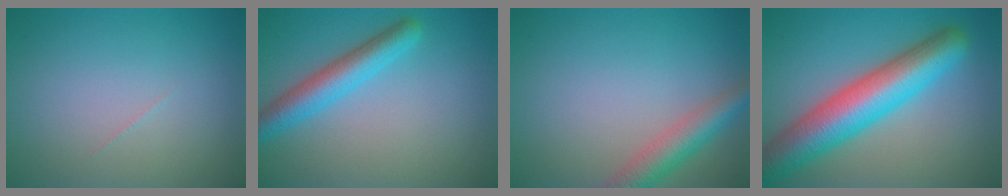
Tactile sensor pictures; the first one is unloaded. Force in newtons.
{"total": 4.1, "press": 4.1, "slide": 0.1}
{"total": 4.0, "press": 4.0, "slide": 0.2}
{"total": 9.4, "press": 9.4, "slide": 0.3}